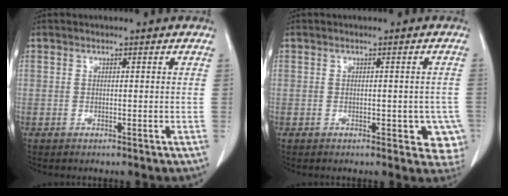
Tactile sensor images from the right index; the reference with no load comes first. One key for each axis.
{"total": 5.3, "fx": -1.5, "fy": 2.8, "fz": 4.2, "tx": -0.020, "ty": 0.006, "tz": -0.013}